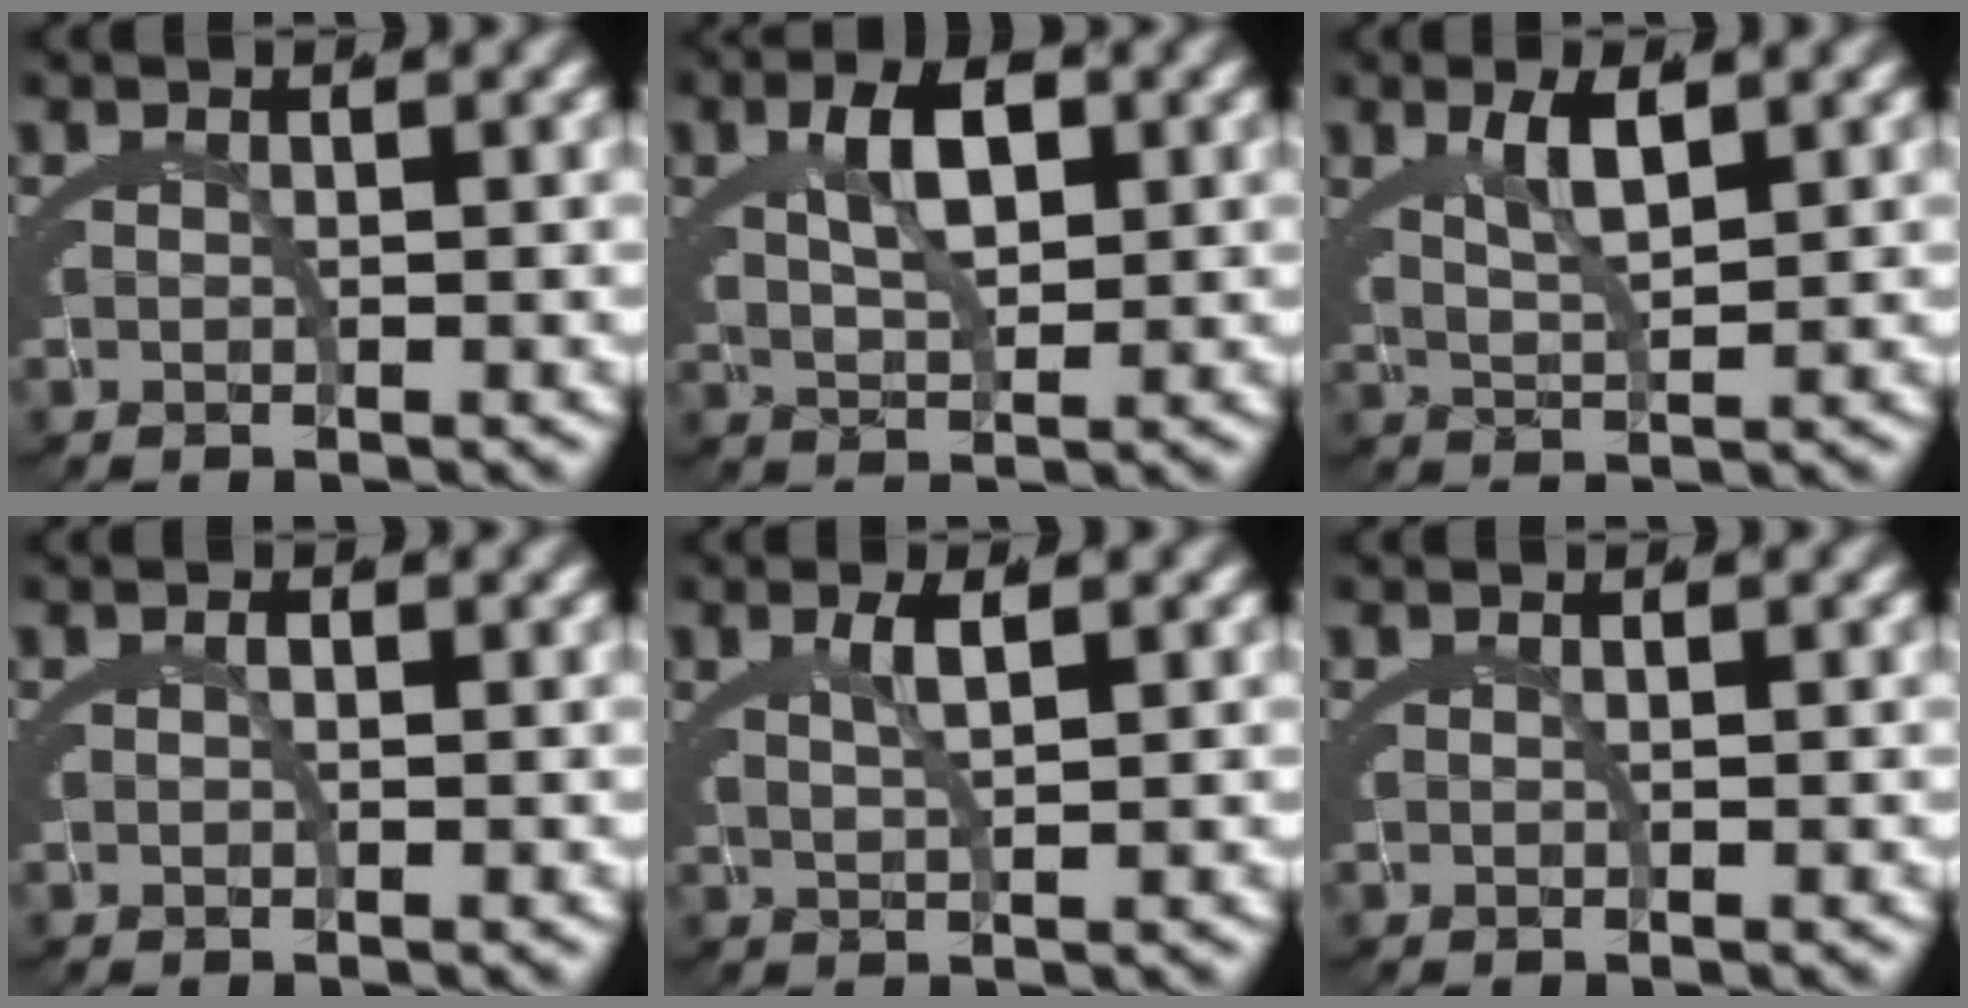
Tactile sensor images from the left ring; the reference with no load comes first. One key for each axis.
{"total": 4.4, "fx": 1.1, "fy": 2.0, "fz": 3.7, "tx": -0.063, "ty": -0.005, "tz": 0.027}
{"total": 3.1, "fx": 1.1, "fy": 1.1, "fz": 2.7, "tx": -0.053, "ty": -0.008, "tz": 0.028}
{"total": 0.6, "fx": -0.2, "fy": 0.3, "fz": 0.4, "tx": -0.008, "ty": 0.003, "tz": -0.007}
{"total": 1.8, "fx": 0.8, "fy": 0.0, "fz": 1.6, "tx": -0.030, "ty": -0.005, "tz": 0.020}
{"total": 0.0}